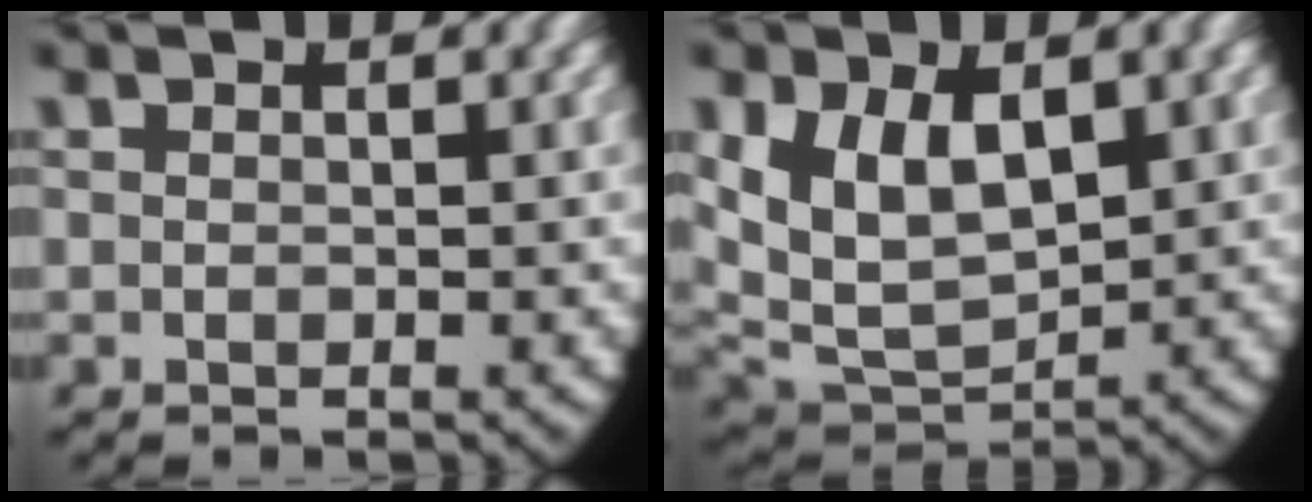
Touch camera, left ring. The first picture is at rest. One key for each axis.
{"total": 10.7, "fx": 0.9, "fy": 8.6, "fz": 6.3, "tx": -0.147, "ty": -0.032, "tz": 0.027}